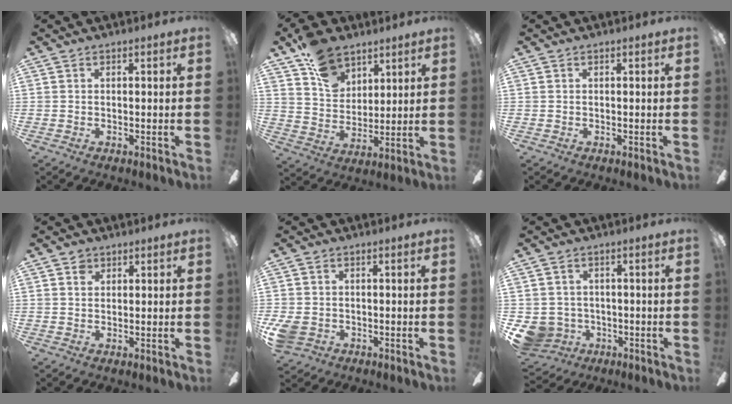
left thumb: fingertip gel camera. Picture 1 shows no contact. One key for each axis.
{"total": 12.5, "fx": 8.5, "fy": 7.9, "fz": 4.7, "tx": -0.085, "ty": -0.037, "tz": 0.164}
{"total": 0.0}
{"total": 2.0, "fx": 1.2, "fy": 1.4, "fz": 0.7, "tx": -0.008, "ty": -0.001, "tz": 0.021}
{"total": 5.2, "fx": -1.9, "fy": 3.9, "fz": 2.9, "tx": -0.071, "ty": 0.009, "tz": -0.035}
{"total": 5.9, "fx": -1.4, "fy": 5.6, "fz": 1.3, "tx": -0.061, "ty": 0.006, "tz": -0.024}